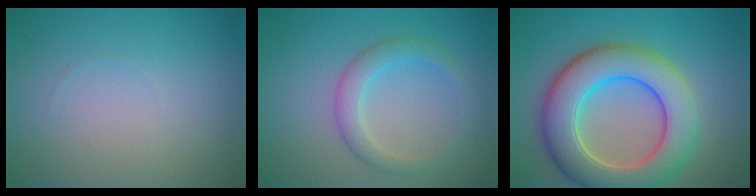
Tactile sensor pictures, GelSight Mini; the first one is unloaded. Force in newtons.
{"total": 2.8, "press": 2.8, "slide": 0.2}
{"total": 9.7, "press": 9.7, "slide": 0.7}